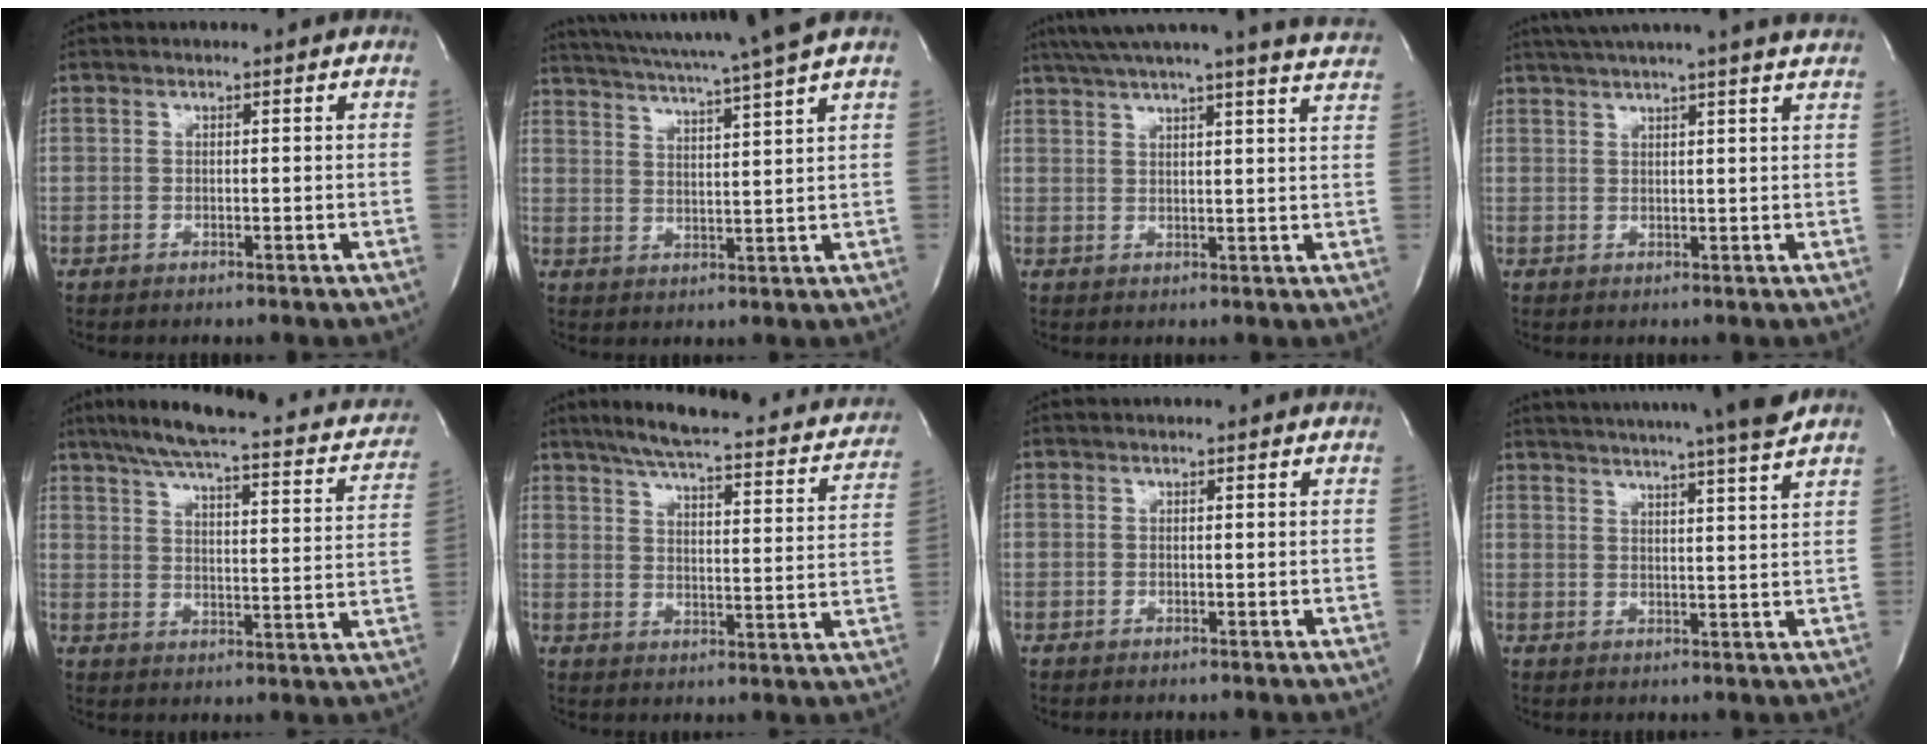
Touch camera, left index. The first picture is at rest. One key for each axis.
{"total": 13.4, "fx": 11.6, "fy": -2.3, "fz": 6.3, "tx": -0.115, "ty": -0.021, "tz": 0.167}
{"total": 20.9, "fx": 18.9, "fy": -0.7, "fz": 8.8, "tx": -0.139, "ty": -0.023, "tz": 0.234}
{"total": 14.4, "fx": 12.6, "fy": -1.2, "fz": 6.8, "tx": -0.120, "ty": 0.006, "tz": 0.159}
{"total": 24.2, "fx": 19.1, "fy": 5.5, "fz": 13.8, "tx": -0.198, "ty": 0.014, "tz": 0.230}
{"total": 24.7, "fx": 20.9, "fy": 4.7, "fz": 12.3, "tx": -0.174, "ty": -0.012, "tz": 0.249}
{"total": 0.0}
{"total": 17.6, "fx": 15.7, "fy": -1.3, "fz": 7.8, "tx": -0.137, "ty": -0.026, "tz": 0.210}